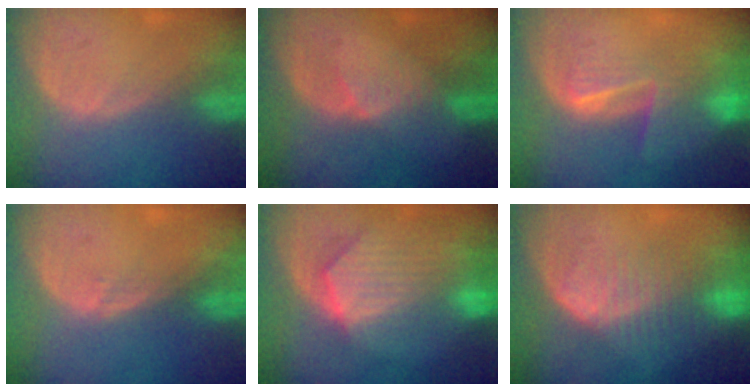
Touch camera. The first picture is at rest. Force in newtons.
{"total": 2.7, "press": 2.7, "slide": 0.3}
{"total": 7.6, "press": 6.7, "slide": 3.4}
{"total": 1.1, "press": 0.9, "slide": 0.7}
{"total": 10.2, "press": 9.0, "slide": 4.8}
{"total": 7.9, "press": 7.4, "slide": 2.5}